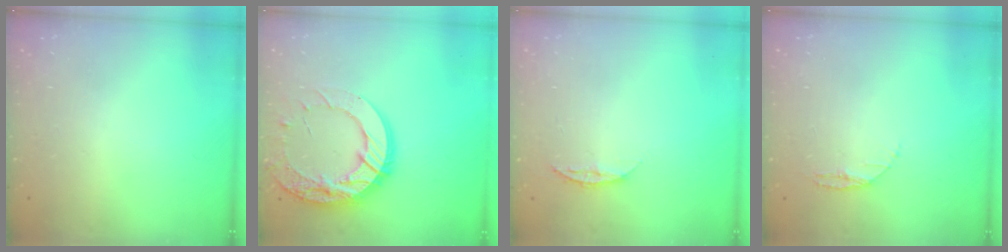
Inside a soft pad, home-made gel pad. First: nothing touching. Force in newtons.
{"total": 18.0, "press": 17.9, "slide": 1.6}
{"total": 5.1, "press": 5.1, "slide": 0.7}
{"total": 3.4, "press": 3.4, "slide": 0.4}